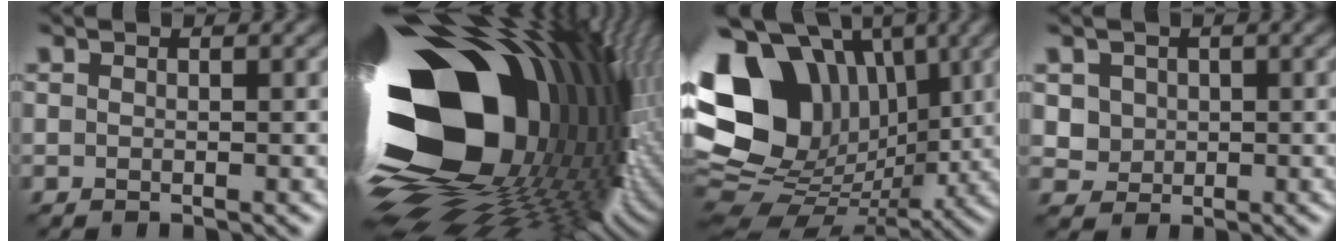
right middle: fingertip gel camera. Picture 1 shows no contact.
{"total": 22.2, "force": [0.9, 13.8, 17.4], "torque": [-0.316, -0.048, 0.006]}
{"total": 16.1, "force": [2.2, 12.2, 10.3], "torque": [-0.222, 0.026, 0.033]}
{"total": 2.9, "force": [0.8, 2.6, 1.1], "torque": [-0.037, -0.003, 0.030]}